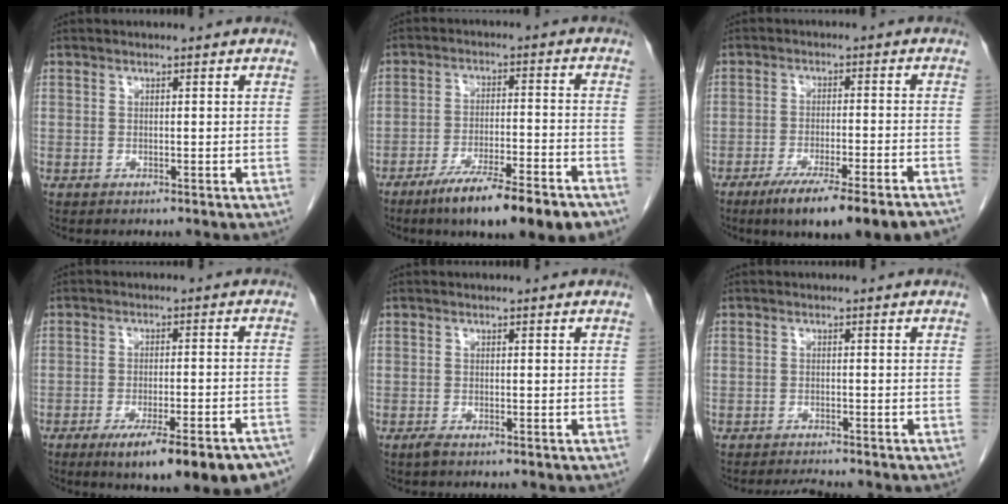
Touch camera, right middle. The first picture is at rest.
{"total": 13.7, "force": [-9.7, 1.4, 9.6], "torque": [-0.130, -0.021, -0.150]}
{"total": 14.7, "force": [-11.3, 0.6, 9.4], "torque": [-0.106, -0.027, -0.167]}
{"total": 17.5, "force": [-13.1, 3.2, 11.1], "torque": [-0.096, 0.007, -0.174]}
{"total": 0.9, "force": [-0.7, 0.1, 0.6], "torque": [-0.018, -0.003, -0.013]}
{"total": 2.4, "force": [-2.3, -0.3, 0.5], "torque": [-0.015, -0.013, -0.036]}